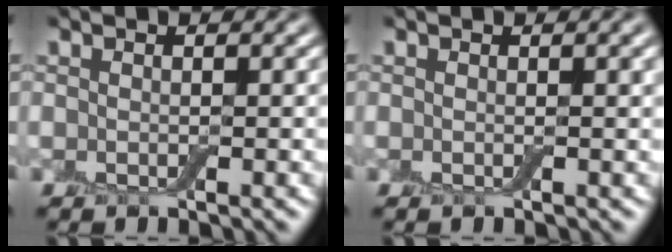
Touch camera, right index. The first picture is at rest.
{"total": 0.6, "force": [0.1, 0.0, 0.6], "torque": [-0.008, 0.002, 0.004]}